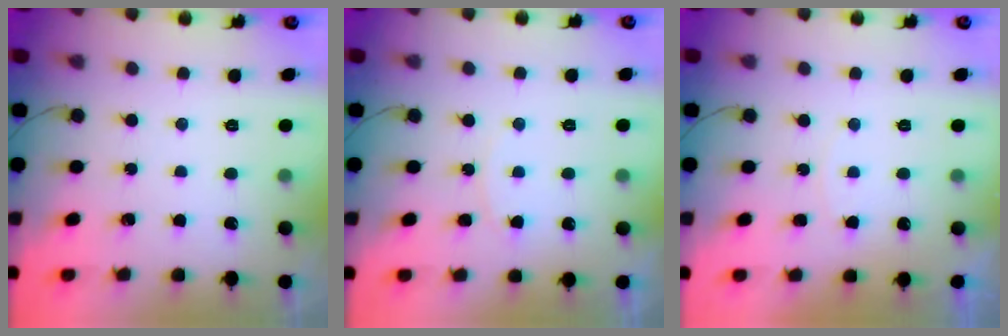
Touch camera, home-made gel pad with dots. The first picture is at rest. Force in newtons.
{"total": 4.3, "press": 4.2, "slide": 0.6}
{"total": 4.2, "press": 3.9, "slide": 1.6}